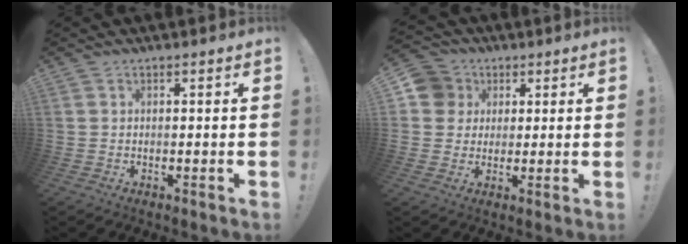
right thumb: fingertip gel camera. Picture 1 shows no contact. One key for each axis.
{"total": 8.3, "fx": 2.2, "fy": 7.7, "fz": 1.9, "tx": -0.021, "ty": -0.002, "tz": 0.047}